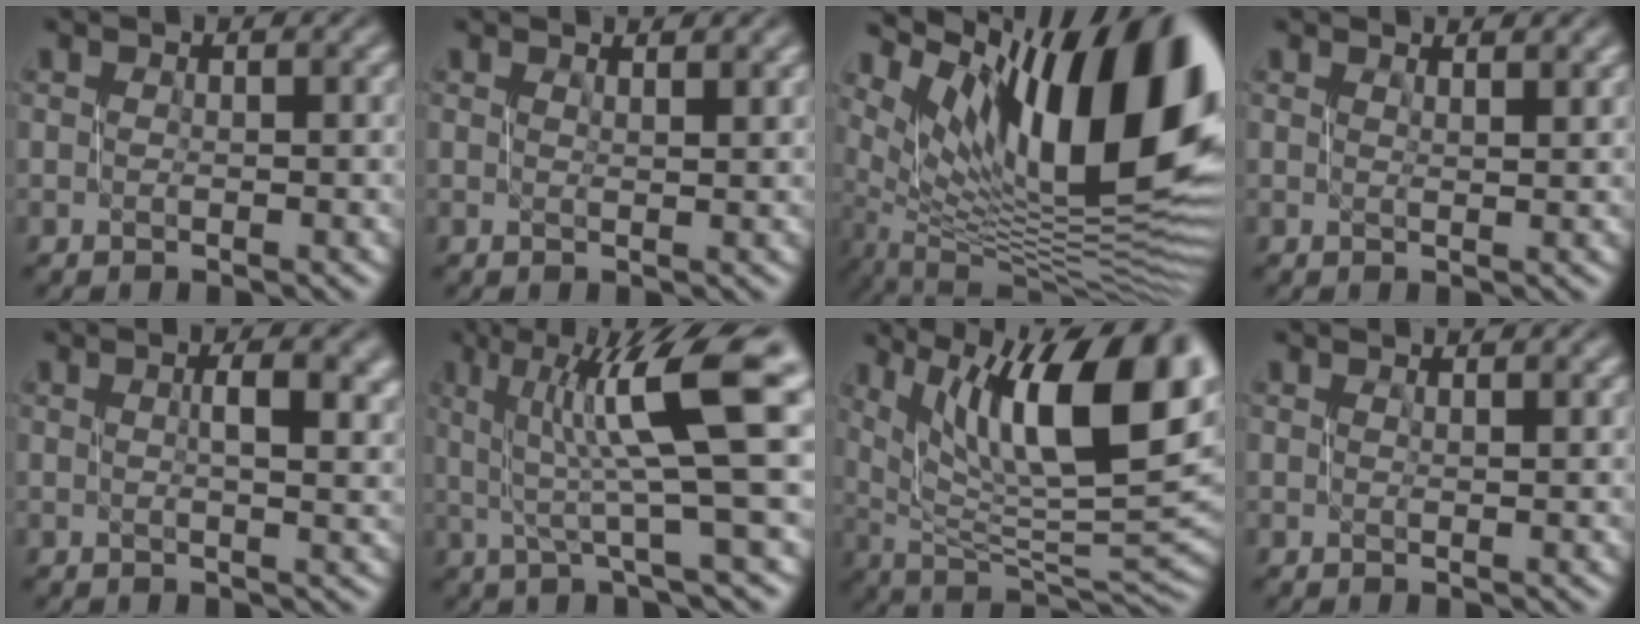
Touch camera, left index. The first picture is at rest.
{"total": 1.7, "force": [1.4, 0.5, 0.8], "torque": [-0.002, 0.000, 0.019]}
{"total": 16.5, "force": [6.2, 6.6, 13.8], "torque": [-0.224, 0.006, 0.108]}
{"total": 2.0, "force": [1.6, 0.6, 1.0], "torque": [-0.005, 0.001, 0.022]}
{"total": 4.9, "force": [1.0, 1.7, 4.5], "torque": [-0.052, 0.009, 0.015]}
{"total": 9.7, "force": [2.3, 1.8, 9.2], "torque": [-0.122, 0.010, 0.039]}
{"total": 14.4, "force": [6.4, 4.6, 12.0], "torque": [-0.185, 0.012, 0.117]}
{"total": 0.7, "force": [0.6, 0.2, 0.4], "torque": [-0.001, 0.001, 0.009]}